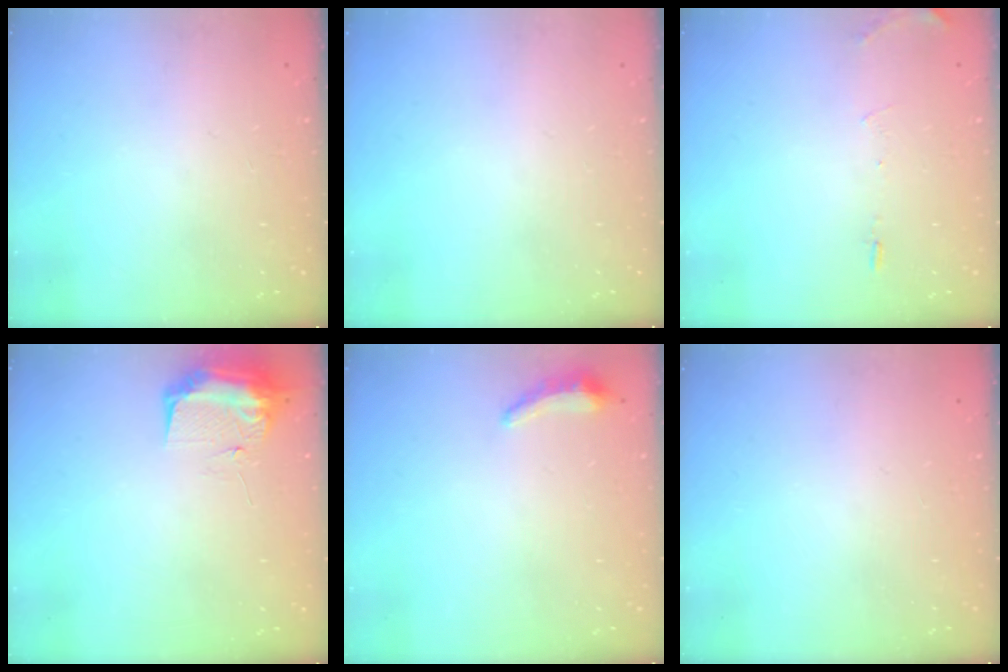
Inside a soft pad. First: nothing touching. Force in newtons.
{"total": 0.0}
{"total": 6.1, "press": 5.9, "slide": 1.7}
{"total": 9.6, "press": 9.6, "slide": 0.9}
{"total": 5.1, "press": 4.7, "slide": 2.0}
{"total": 0.0}